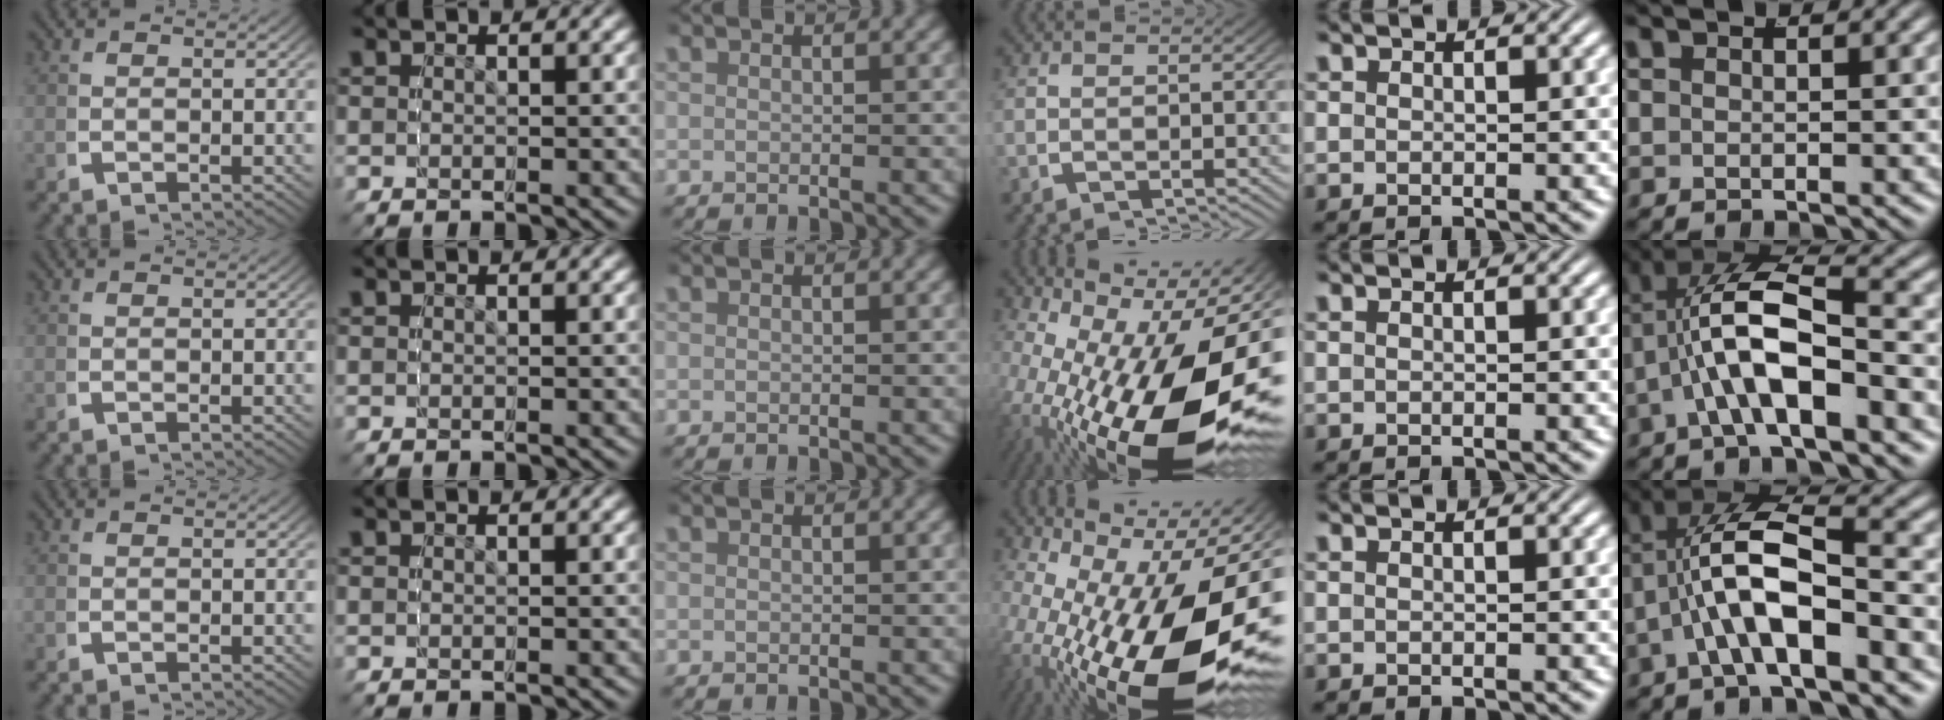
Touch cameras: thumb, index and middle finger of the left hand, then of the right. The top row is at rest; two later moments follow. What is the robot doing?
{"motion": "grasp_and_lifting", "object": "button"}